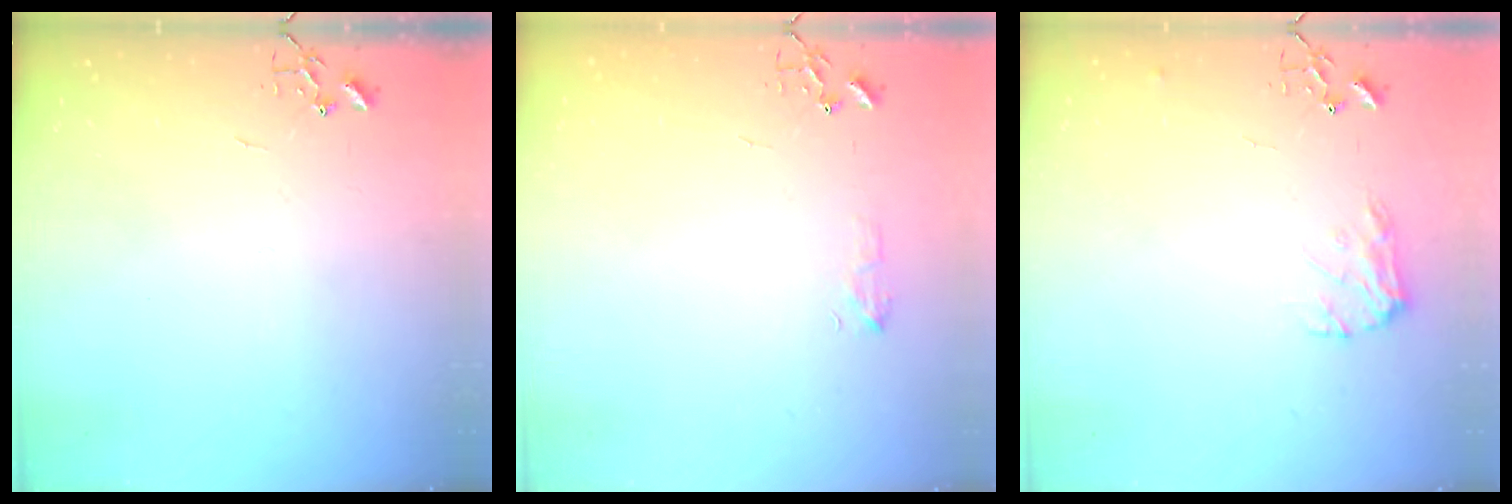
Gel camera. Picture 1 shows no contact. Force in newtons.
{"total": 6.0, "press": 6.0, "slide": 0.6}
{"total": 7.9, "press": 7.9, "slide": 0.1}